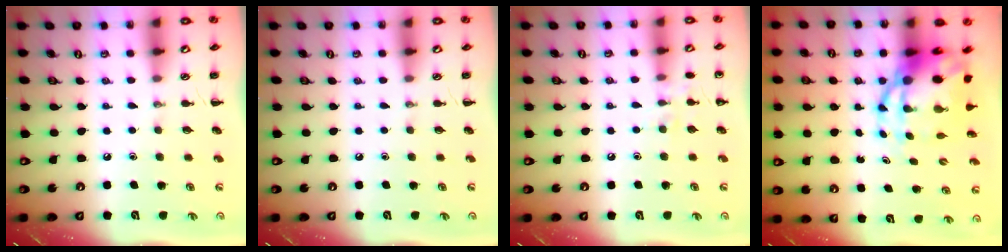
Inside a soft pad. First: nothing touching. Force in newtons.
{"total": 0.0}
{"total": 6.4, "press": 6.1, "slide": 1.8}
{"total": 10.4, "press": 10.0, "slide": 2.7}